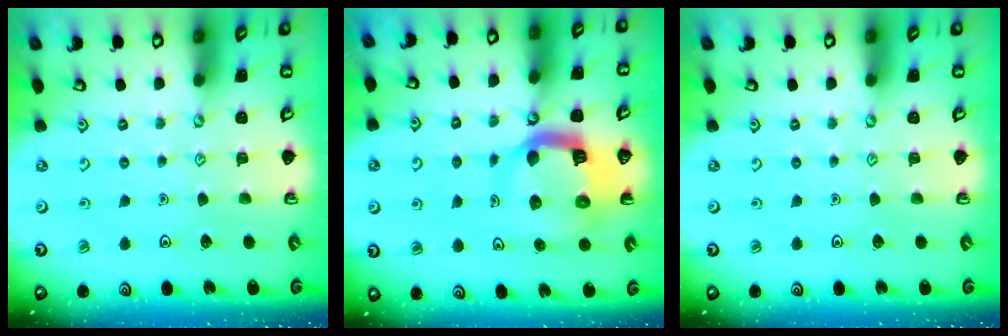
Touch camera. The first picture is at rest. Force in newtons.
{"total": 10.6, "press": 10.5, "slide": 1.3}
{"total": 0.0}